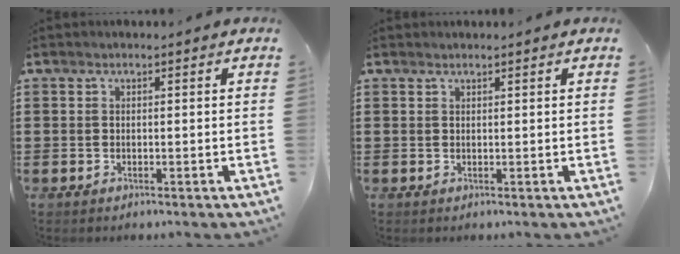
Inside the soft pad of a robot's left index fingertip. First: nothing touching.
{"total": 0.6, "force": [0.6, -0.1, 0.1], "torque": [-0.003, -0.001, 0.012]}